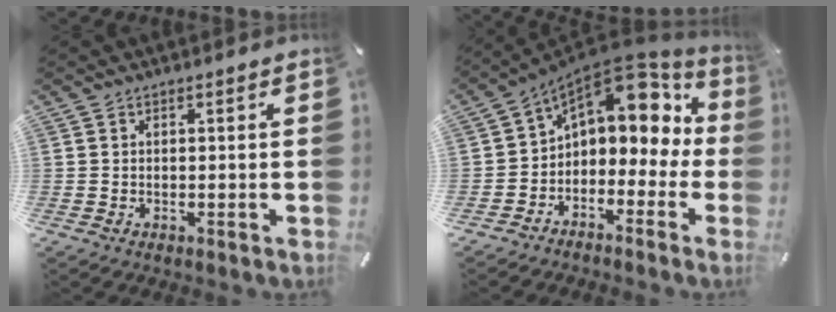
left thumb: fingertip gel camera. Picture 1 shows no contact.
{"total": 10.9, "force": [4.8, 7.2, 6.7], "torque": [-0.103, -0.039, 0.080]}